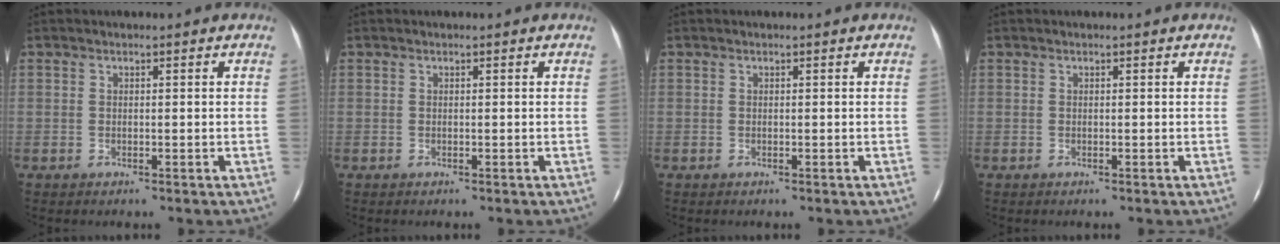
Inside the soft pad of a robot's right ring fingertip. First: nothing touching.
{"total": 0.0}
{"total": 0.0}
{"total": 0.0}